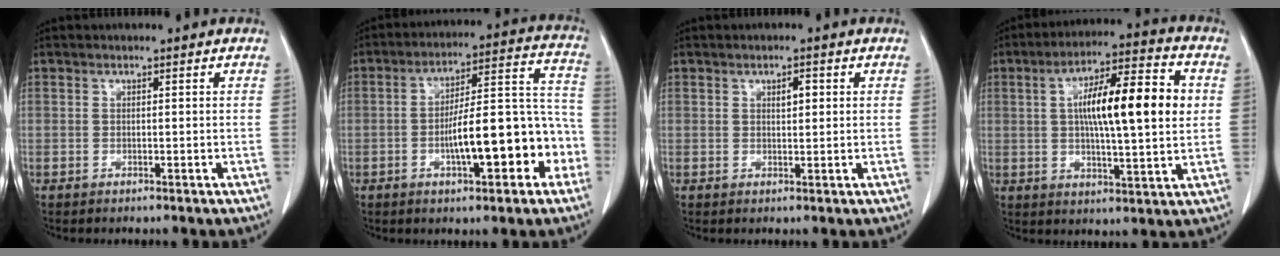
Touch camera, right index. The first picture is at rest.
{"total": 15.8, "force": [-4.9, 4.4, 14.4], "torque": [-0.204, 0.043, -0.068]}
{"total": 2.1, "force": [0.7, 0.9, 1.8], "torque": [-0.031, 0.001, 0.013]}
{"total": 16.3, "force": [2.3, 3.1, 15.8], "torque": [-0.262, 0.025, 0.033]}